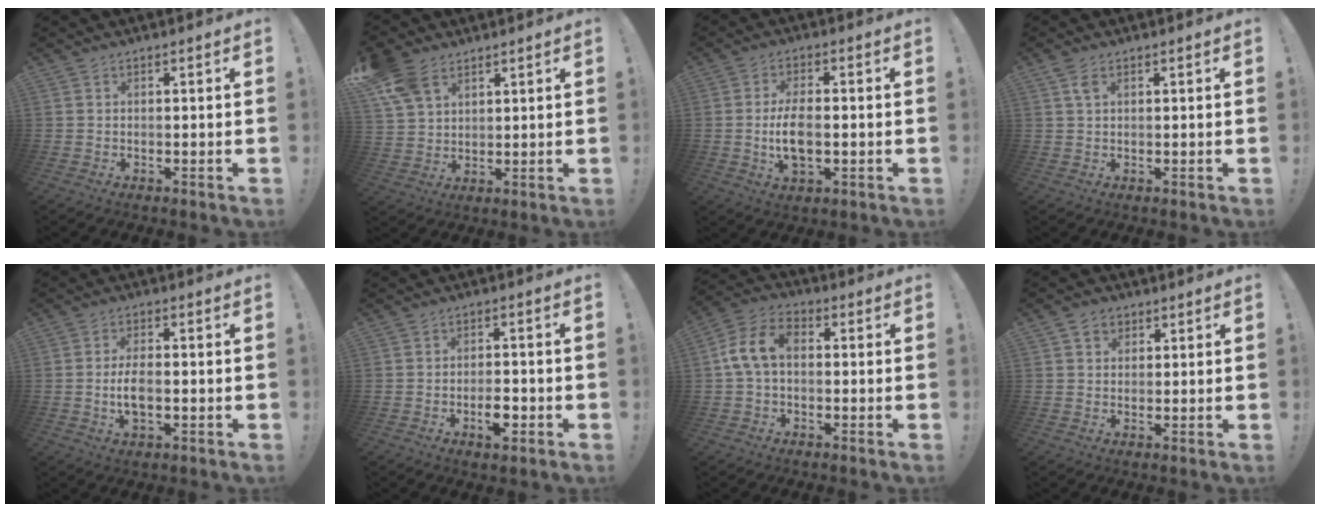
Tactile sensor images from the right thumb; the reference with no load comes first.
{"total": 9.7, "force": [5.8, 6.2, 4.8], "torque": [-0.092, -0.017, 0.120]}
{"total": 8.5, "force": [-1.1, 4.2, 7.3], "torque": [-0.127, -0.009, -0.022]}
{"total": 3.0, "force": [1.2, 1.3, 2.4], "torque": [-0.050, 0.003, 0.023]}
{"total": 5.9, "force": [-1.0, 2.8, 5.1], "torque": [-0.092, 0.000, -0.019]}
{"total": 5.5, "force": [-2.5, 2.5, 4.2], "torque": [-0.062, 0.007, -0.041]}
{"total": 9.8, "force": [0.5, 6.2, 7.6], "torque": [-0.157, 0.011, 0.011]}
{"total": 3.6, "force": [1.7, 2.9, 1.1], "torque": [-0.016, -0.002, 0.032]}